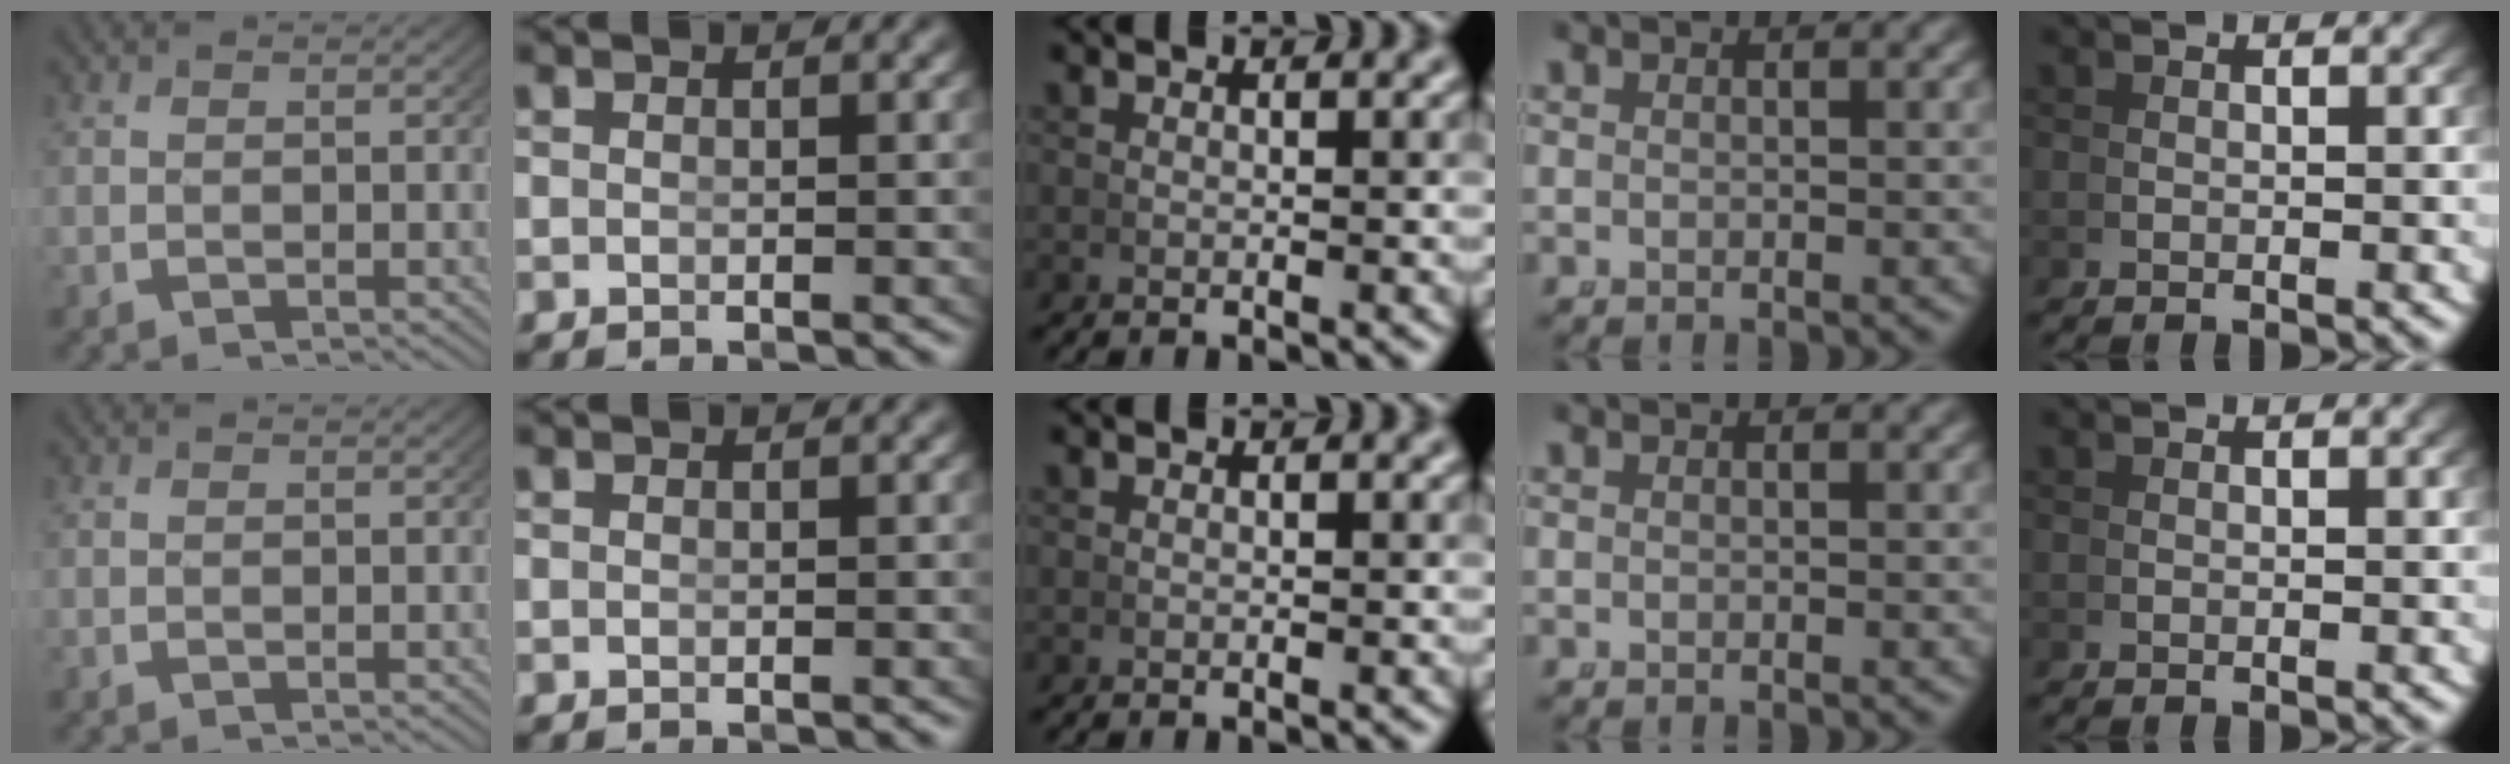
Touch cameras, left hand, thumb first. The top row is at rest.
{}